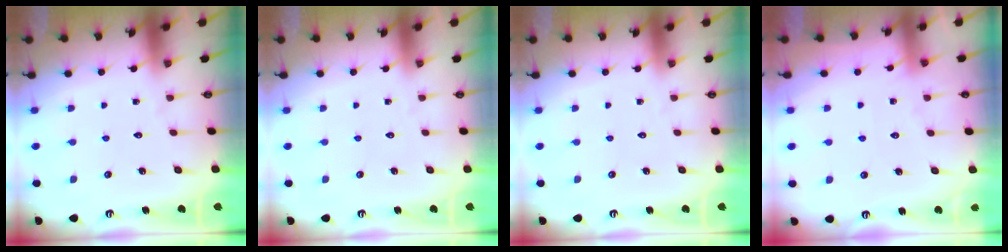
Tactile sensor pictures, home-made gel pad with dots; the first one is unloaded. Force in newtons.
{"total": 0.0}
{"total": 0.0}
{"total": 3.3, "press": 3.3, "slide": 0.5}